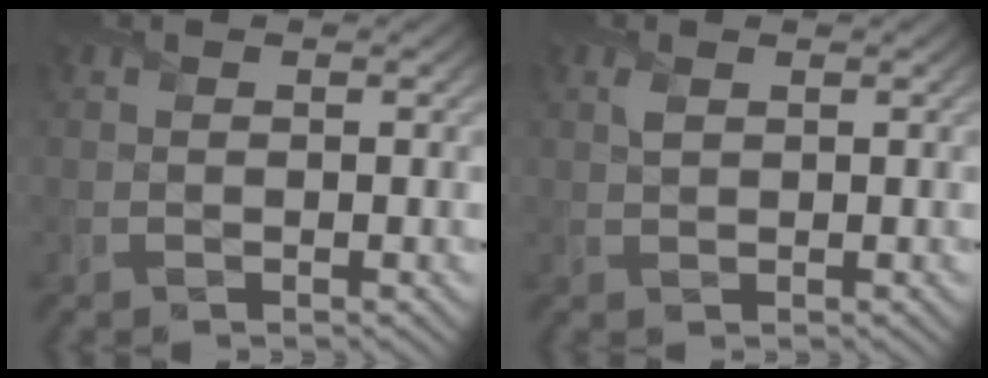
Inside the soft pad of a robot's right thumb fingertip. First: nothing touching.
{"total": 1.0, "force": [0.5, 0.6, 0.7], "torque": [-0.020, -0.001, 0.012]}